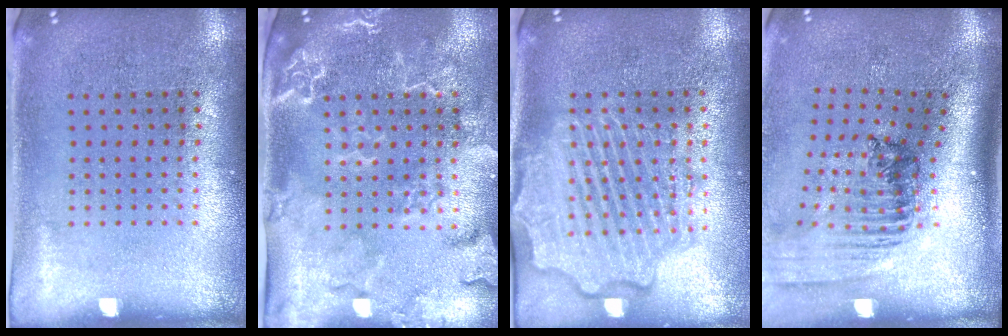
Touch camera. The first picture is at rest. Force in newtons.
{"total": 2.8, "press": 2.5, "slide": 1.3}
{"total": 4.4, "press": 4.4, "slide": 0.4}
{"total": 1.8, "press": 1.4, "slide": 1.2}